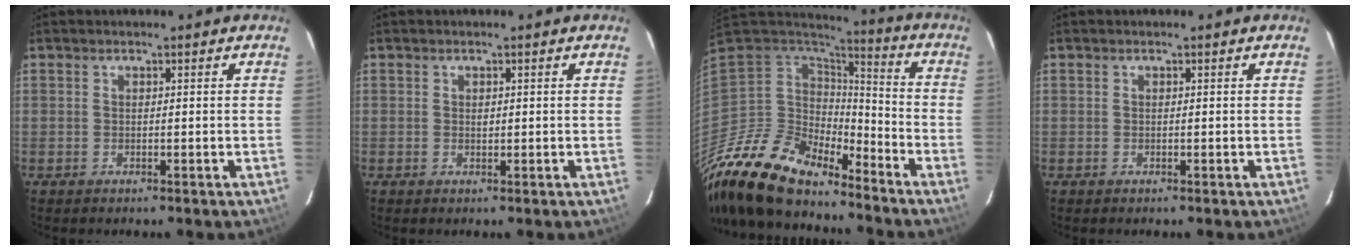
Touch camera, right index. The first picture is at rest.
{"total": 0.6, "force": [0.1, 0.5, 0.3], "torque": [-0.004, 0.001, 0.003]}
{"total": 19.8, "force": [-16.4, 6.2, 9.3], "torque": [-0.190, -0.039, -0.302]}
{"total": 0.0}